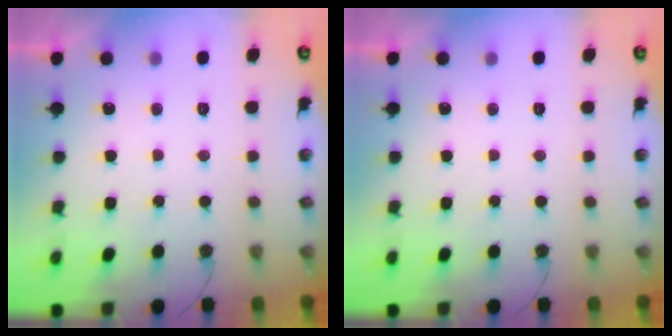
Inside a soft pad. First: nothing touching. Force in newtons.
{"total": 0.0}